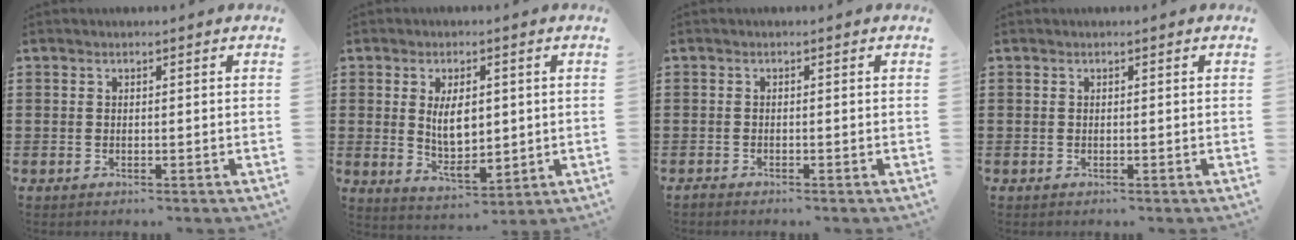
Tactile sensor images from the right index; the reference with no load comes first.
{"total": 7.0, "force": [1.0, 3.6, 5.9], "torque": [-0.094, 0.001, 0.013]}
{"total": 0.5, "force": [-0.5, -0.1, 0.0], "torque": [-0.001, -0.002, -0.010]}
{"total": 0.0}